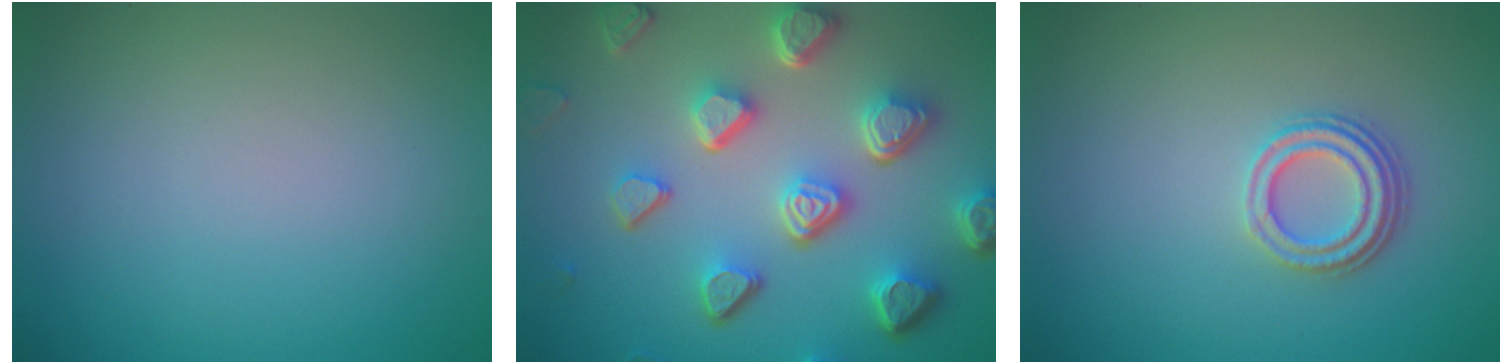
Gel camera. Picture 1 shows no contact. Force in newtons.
{"total": 7.5, "press": 5.6, "slide": 5.0}
{"total": 3.0, "press": 2.3, "slide": 1.9}